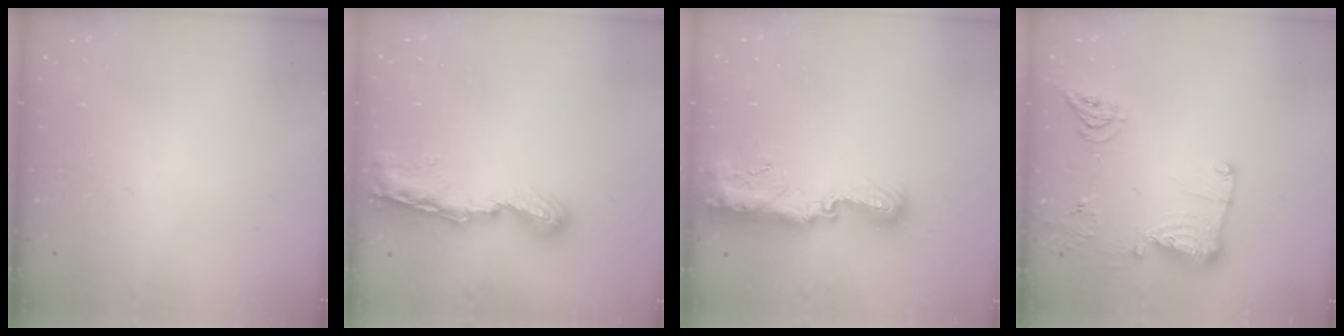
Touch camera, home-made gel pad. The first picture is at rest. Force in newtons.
{"total": 8.4, "press": 8.4, "slide": 1.1}
{"total": 11.5, "press": 11.4, "slide": 0.9}
{"total": 12.9, "press": 12.9, "slide": 0.7}